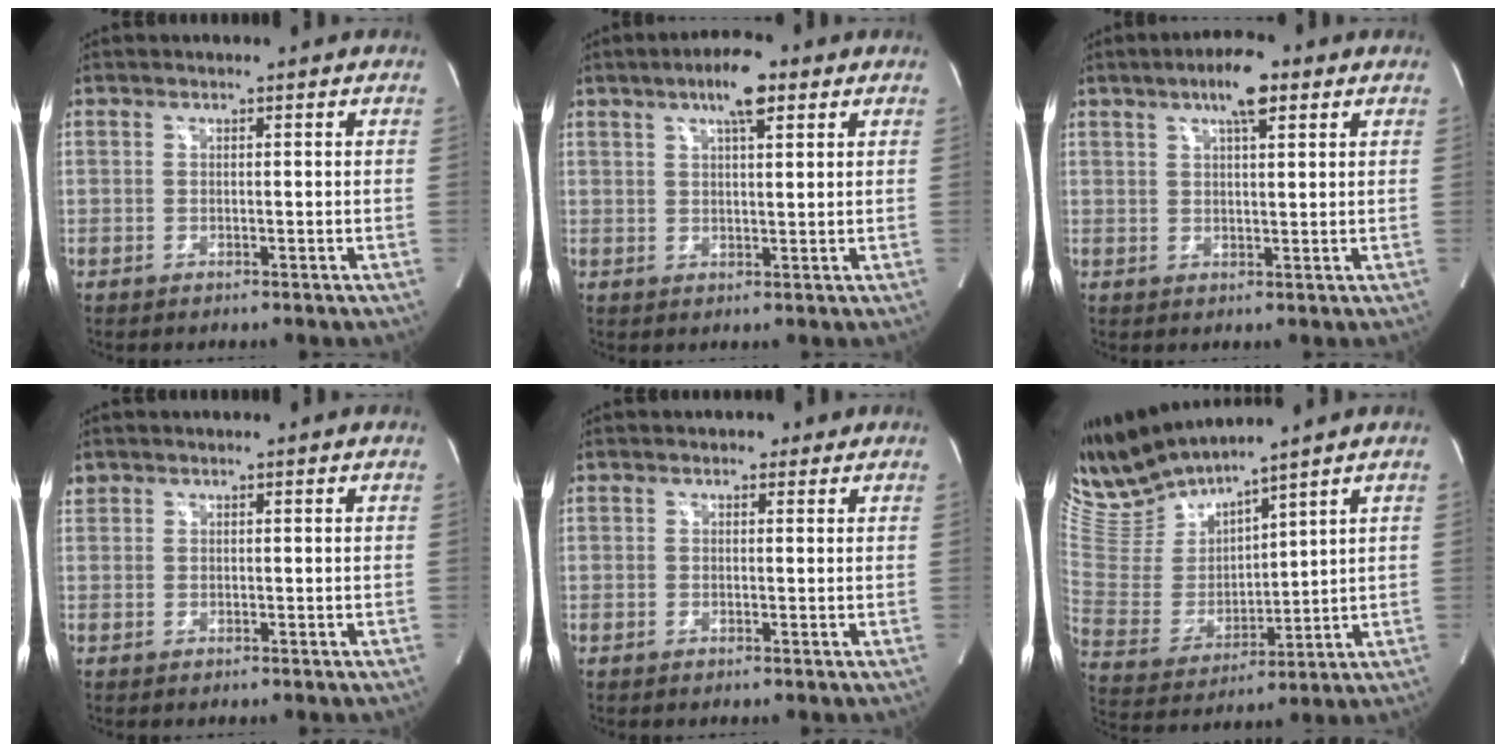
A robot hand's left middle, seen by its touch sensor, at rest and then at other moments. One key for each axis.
{"total": 6.1, "fx": 3.5, "fy": 1.1, "fz": 4.9, "tx": -0.092, "ty": 0.010, "tz": 0.056}
{"total": 6.0, "fx": 3.4, "fy": 1.1, "fz": 4.8, "tx": -0.089, "ty": 0.010, "tz": 0.054}
{"total": 1.0, "fx": 0.7, "fy": 0.6, "fz": 0.0, "tx": 0.000, "ty": 0.015, "tz": 0.015}
{"total": 1.1, "fx": 0.7, "fy": 0.7, "fz": 0.3, "tx": -0.005, "ty": 0.003, "tz": 0.006}
{"total": 11.1, "fx": 10.8, "fy": -0.1, "fz": 2.4, "tx": -0.075, "ty": -0.003, "tz": 0.239}